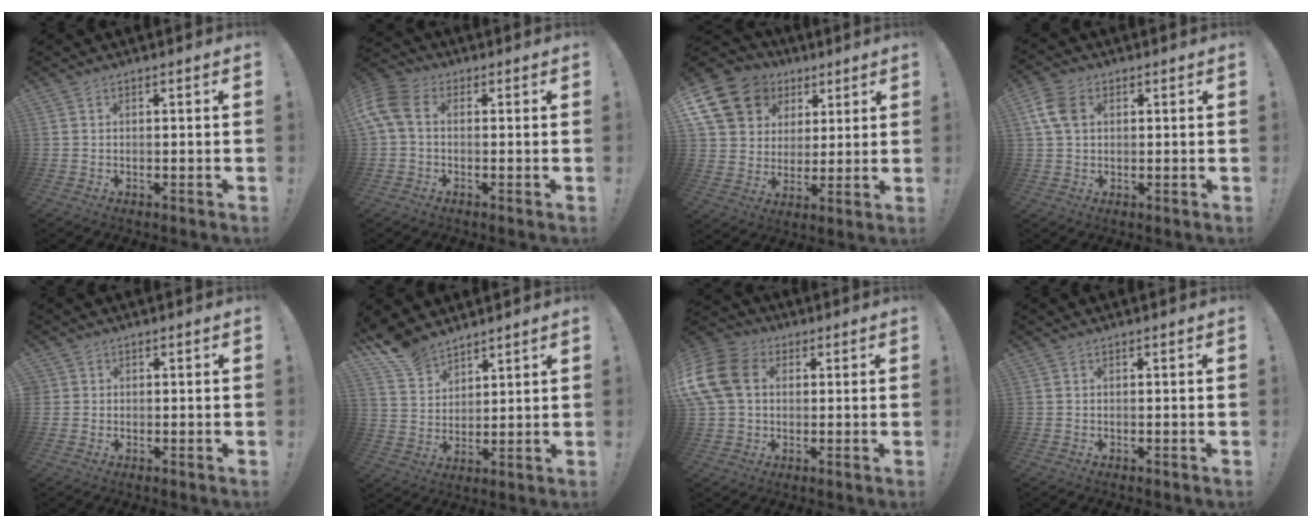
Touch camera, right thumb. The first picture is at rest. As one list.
[{"total": 8.0, "force": [1.1, 4.9, 6.2], "torque": [-0.137, 0.001, 0.026]}, {"total": 16.3, "force": [7.6, 12.7, 6.7], "torque": [-0.107, -0.037, 0.163]}, {"total": 8.0, "force": [2.0, 5.9, 5.1], "torque": [-0.103, 0.010, 0.042]}, {"total": 1.0, "force": [0.4, 0.9, 0.2], "torque": [-0.008, 0.003, 0.008]}, {"total": 10.4, "force": [8.7, 5.0, 2.7], "torque": [-0.059, -0.059, 0.172]}, {"total": 15.1, "force": [2.3, 11.4, 9.6], "torque": [-0.198, 0.006, 0.047]}, {"total": 0.0}]